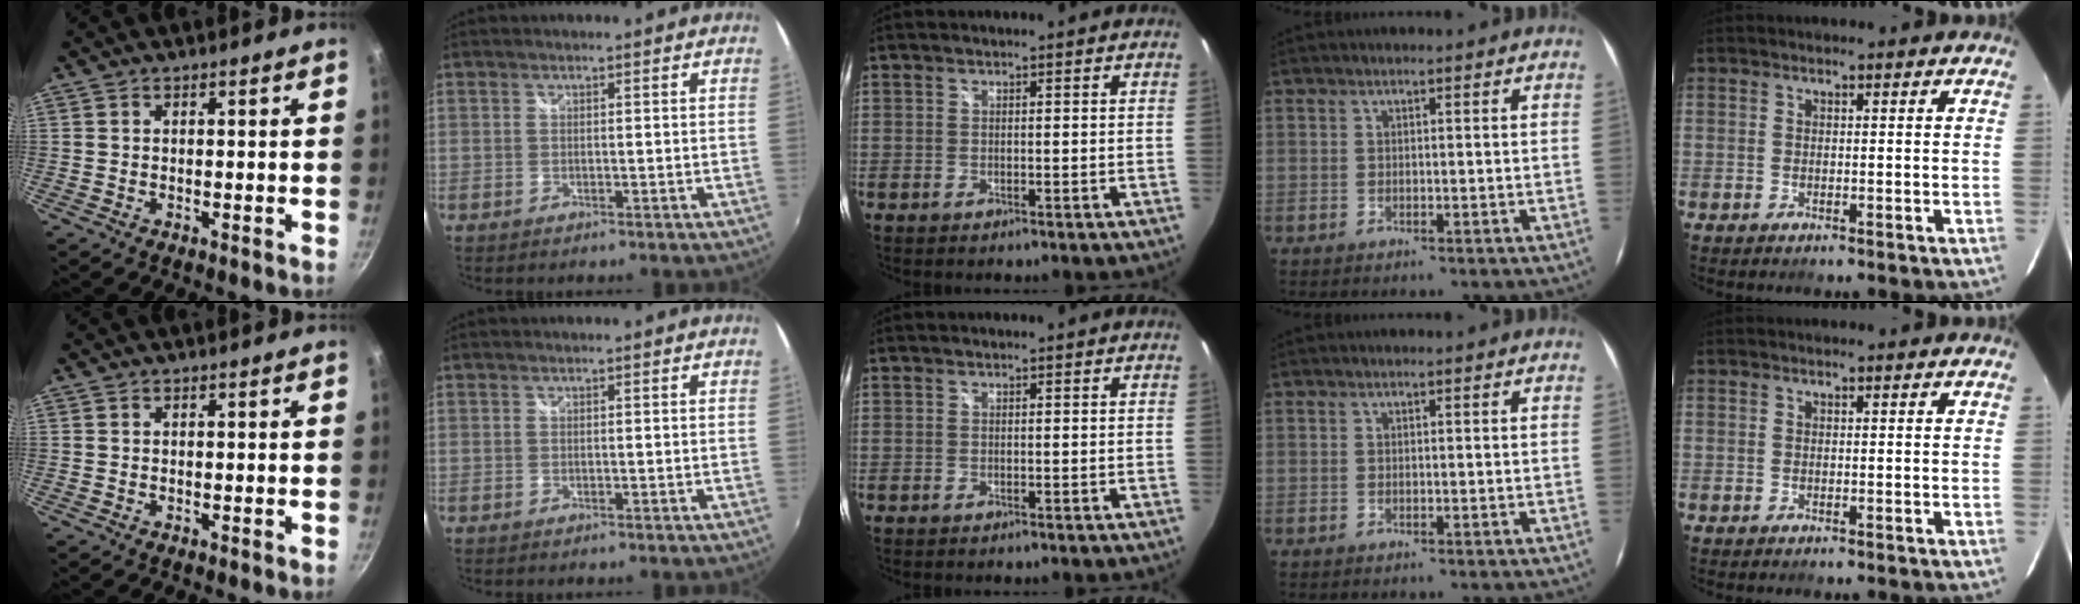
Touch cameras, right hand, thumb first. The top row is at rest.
{}